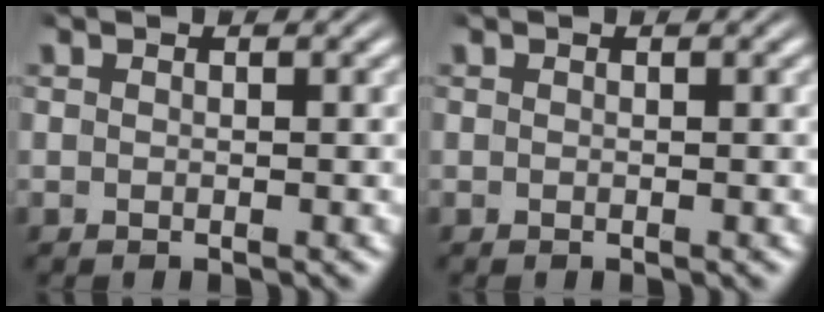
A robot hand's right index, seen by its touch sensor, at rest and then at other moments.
{"total": 0.0}